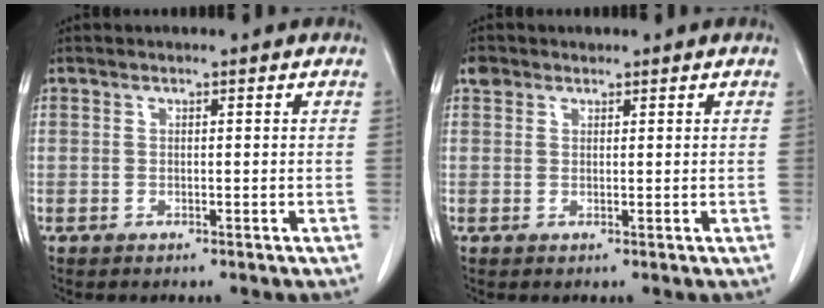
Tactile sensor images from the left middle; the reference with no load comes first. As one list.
[{"total": 1.7, "force": [1.1, 1.2, 0.2], "torque": [-0.004, 0.011, 0.018]}]